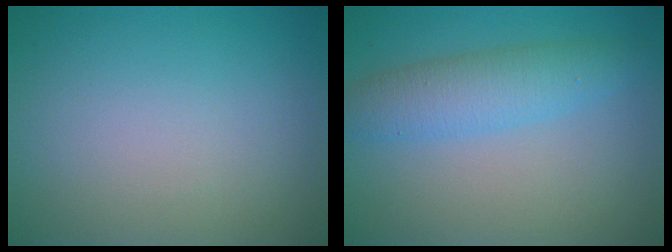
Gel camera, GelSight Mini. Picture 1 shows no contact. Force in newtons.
{"total": 4.0, "press": 4.0, "slide": 0.1}